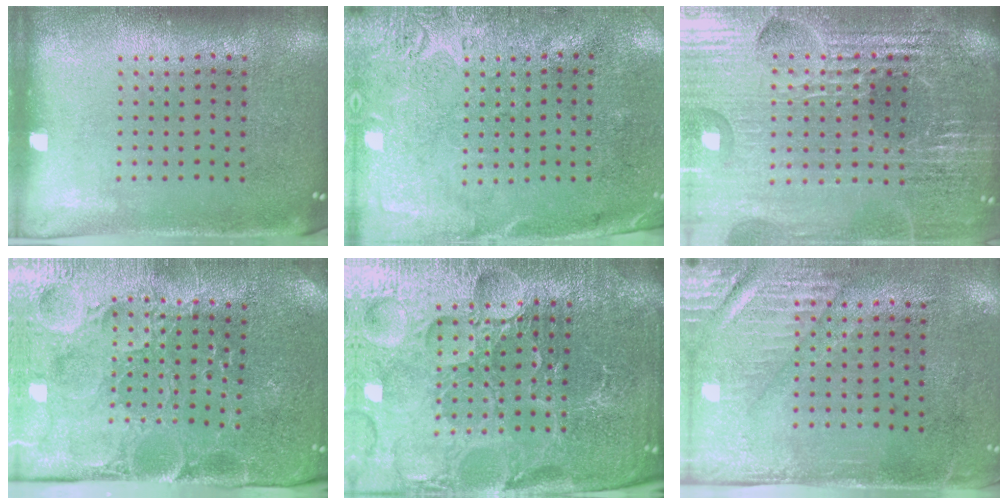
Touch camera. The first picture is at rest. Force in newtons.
{"total": 2.8, "press": 2.2, "slide": 1.7}
{"total": 5.6, "press": 5.0, "slide": 2.4}
{"total": 3.8, "press": 3.8, "slide": 0.5}
{"total": 5.5, "press": 5.2, "slide": 1.8}
{"total": 2.9, "press": 2.5, "slide": 1.5}